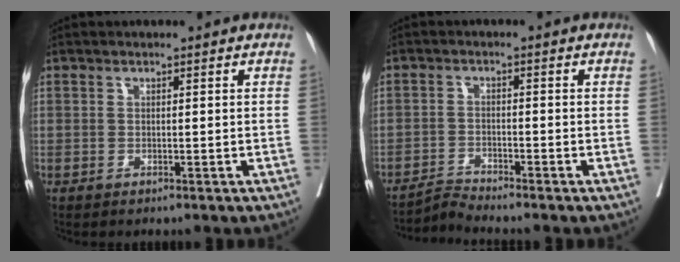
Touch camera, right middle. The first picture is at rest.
{"total": 3.1, "force": [-2.7, -1.3, -0.7], "torque": [0.013, -0.014, -0.050]}